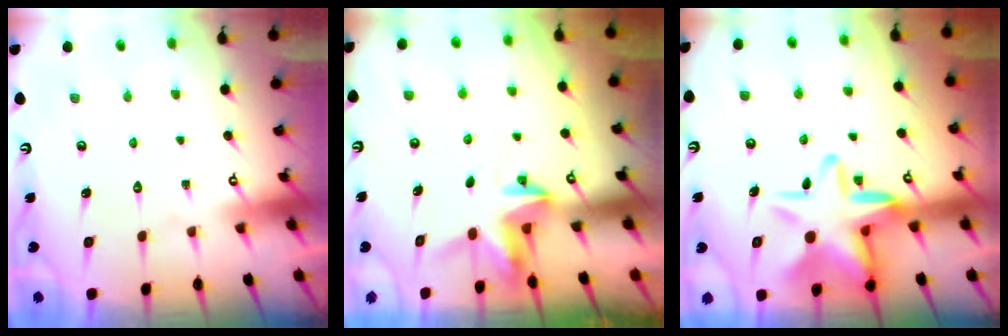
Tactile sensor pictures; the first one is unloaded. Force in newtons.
{"total": 3.8, "press": 3.8, "slide": 0.3}
{"total": 15.9, "press": 15.8, "slide": 2.4}